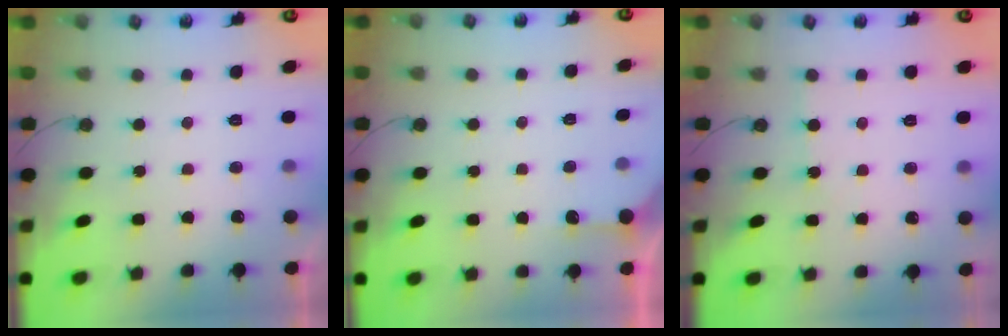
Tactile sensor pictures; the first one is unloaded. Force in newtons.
{"total": 3.0, "press": 2.9, "slide": 0.4}
{"total": 2.3, "press": 2.3, "slide": 0.3}